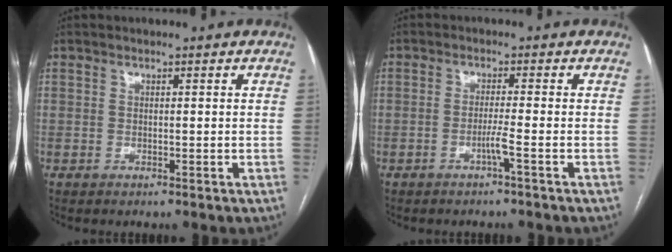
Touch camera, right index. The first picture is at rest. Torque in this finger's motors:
{"motor_torque": [0.76, -0.03, 0.39, 0.09]}